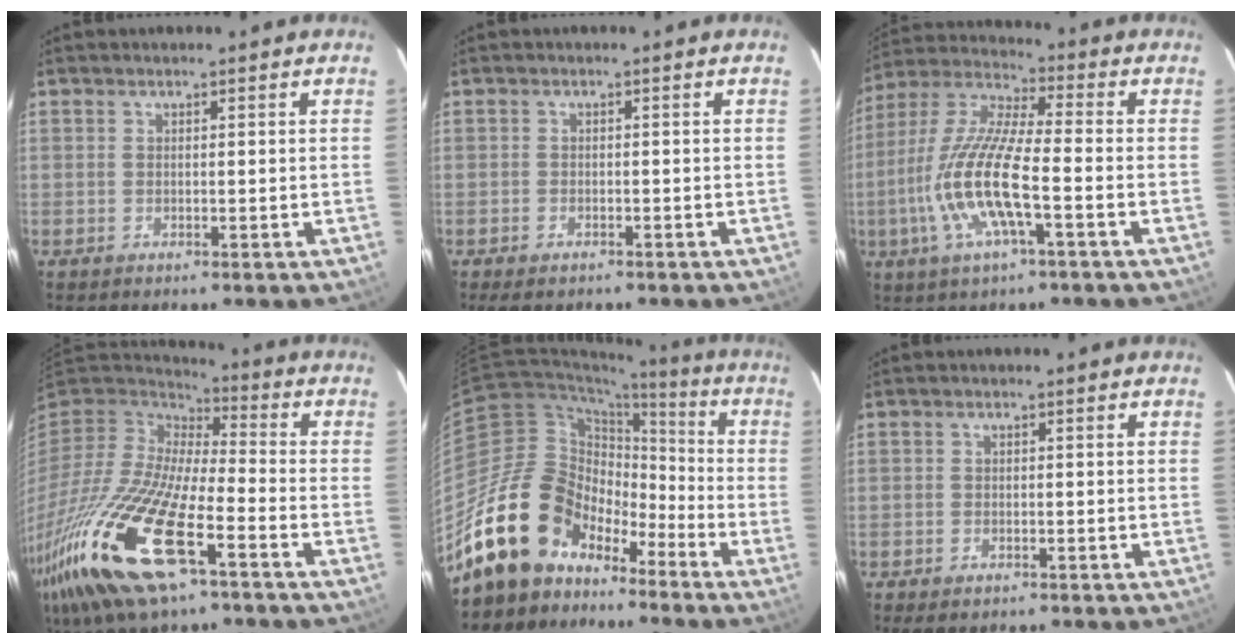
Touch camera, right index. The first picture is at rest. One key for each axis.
{"total": 3.5, "fx": -2.7, "fy": 1.7, "fz": 1.5, "tx": -0.040, "ty": -0.009, "tz": -0.043}
{"total": 15.2, "fx": -4.6, "fy": 2.9, "fz": 14.2, "tx": -0.297, "ty": -0.006, "tz": -0.095}
{"total": 26.8, "fx": -14.0, "fy": 8.1, "fz": 21.4, "tx": -0.434, "ty": -0.069, "tz": -0.267}
{"total": 17.4, "fx": -12.2, "fy": 11.0, "fz": 5.8, "tx": -0.119, "ty": 0.037, "tz": -0.209}
{"total": 2.6, "fx": -2.0, "fy": 1.3, "fz": 1.1, "tx": -0.027, "ty": -0.006, "tz": -0.033}